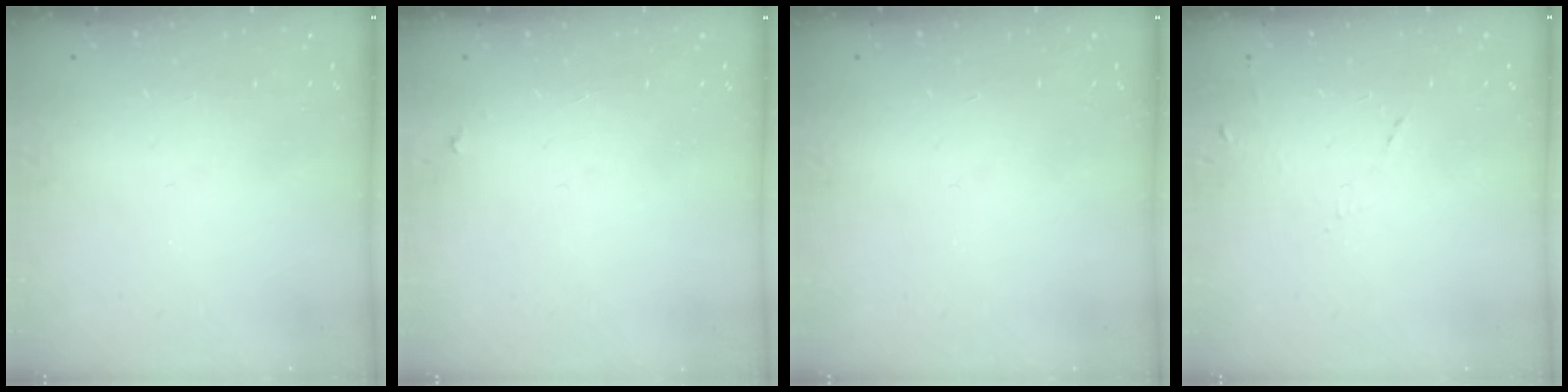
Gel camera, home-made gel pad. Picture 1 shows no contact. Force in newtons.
{"total": 2.2, "press": 2.2, "slide": 0.1}
{"total": 0.0}
{"total": 5.4, "press": 5.3, "slide": 0.9}